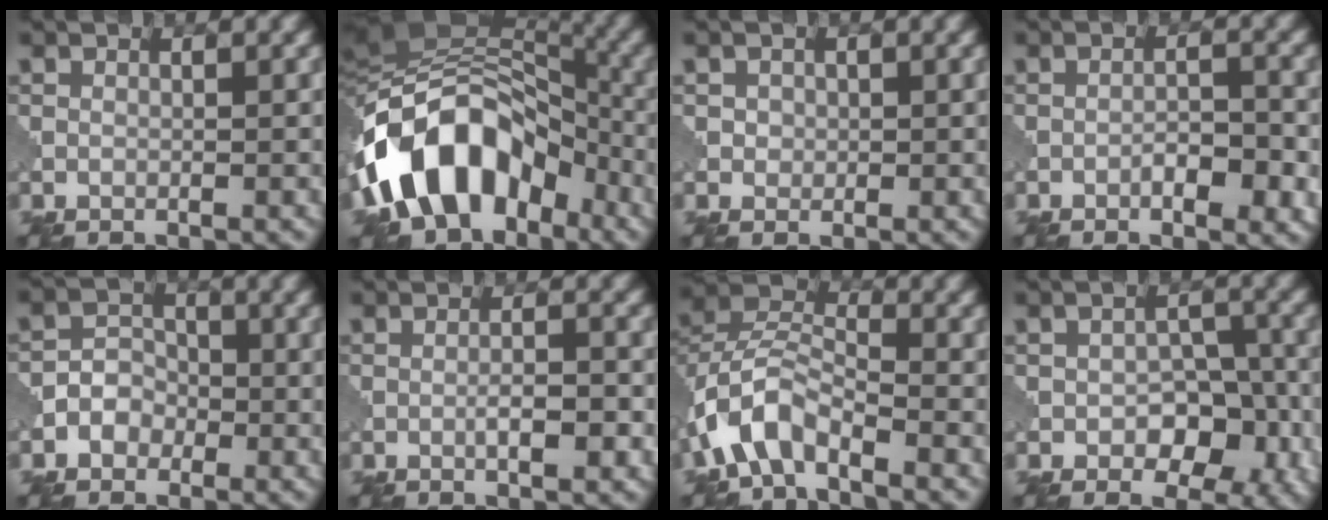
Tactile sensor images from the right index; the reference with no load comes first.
{"total": 15.0, "force": [-6.2, 9.6, 9.7], "torque": [-0.160, 0.019, -0.126]}
{"total": 1.0, "force": [0.1, 0.9, 0.3], "torque": [0.002, -0.001, 0.001]}
{"total": 3.4, "force": [-1.4, 1.2, 2.8], "torque": [-0.045, 0.003, -0.024]}
{"total": 2.5, "force": [-1.1, 2.0, 1.0], "torque": [-0.011, 0.009, -0.027]}
{"total": 2.8, "force": [-0.9, 0.6, 2.6], "torque": [-0.042, 0.005, -0.016]}
{"total": 5.6, "force": [-3.3, 2.6, 3.6], "torque": [-0.072, 0.009, -0.075]}
{"total": 5.8, "force": [-1.8, 3.7, 4.1], "torque": [-0.044, 0.000, -0.027]}